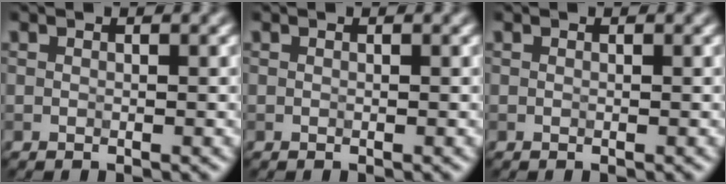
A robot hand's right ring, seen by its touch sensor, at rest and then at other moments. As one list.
[{"total": 0.0}, {"total": 0.0}]